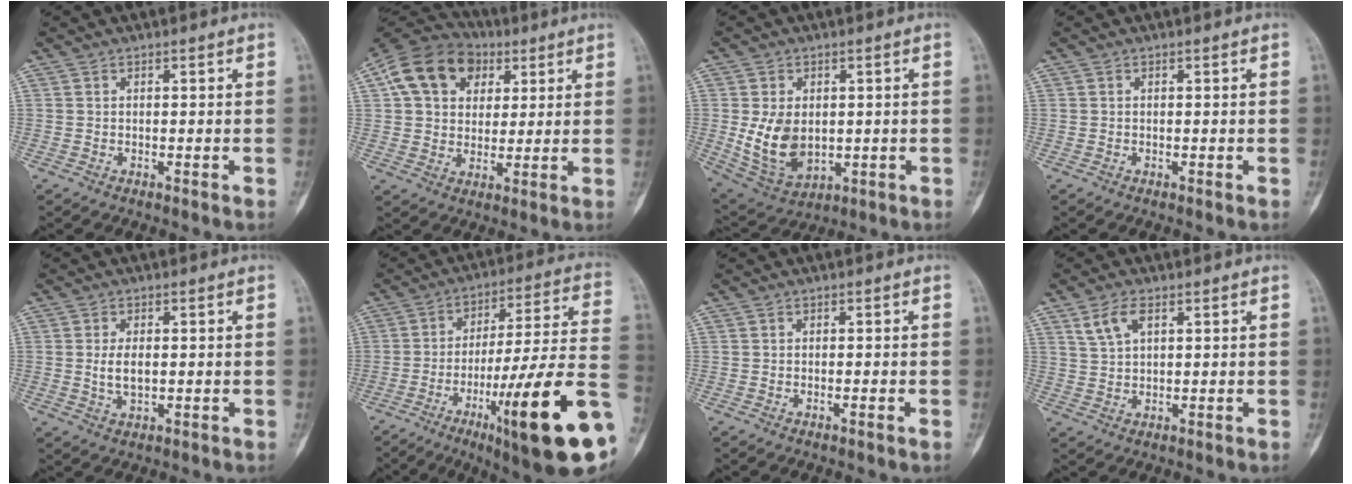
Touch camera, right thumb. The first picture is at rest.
{"total": 15.8, "force": [5.6, 11.8, 8.8], "torque": [-0.136, 0.013, 0.089]}
{"total": 10.2, "force": [0.2, 7.1, 7.4], "torque": [-0.120, -0.010, 0.026]}
{"total": 0.0}
{"total": 4.0, "force": [0.3, 2.1, 3.4], "torque": [-0.064, -0.006, 0.008]}
{"total": 26.1, "force": [-9.6, 3.6, 24.0], "torque": [-0.333, 0.028, -0.138]}
{"total": 0.8, "force": [-0.3, 0.1, 0.8], "torque": [-0.016, 0.002, -0.002]}
{"total": 4.5, "force": [2.3, 1.2, 3.6], "torque": [-0.086, -0.002, 0.056]}